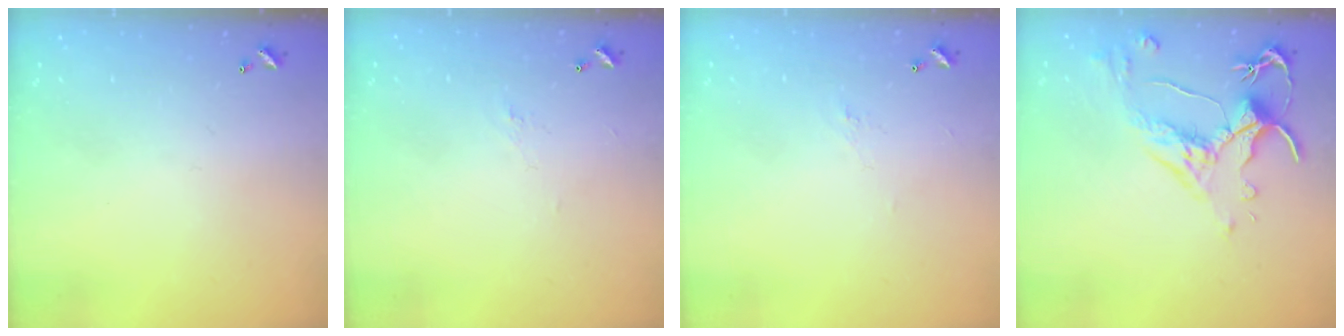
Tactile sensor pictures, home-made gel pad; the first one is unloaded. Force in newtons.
{"total": 1.6, "press": 1.5, "slide": 0.5}
{"total": 1.6, "press": 1.5, "slide": 0.5}
{"total": 2.5, "press": 2.1, "slide": 1.4}